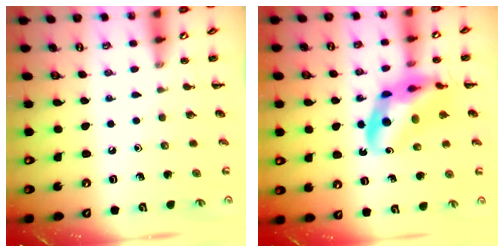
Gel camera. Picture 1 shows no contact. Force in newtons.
{"total": 13.1, "press": 12.6, "slide": 3.5}